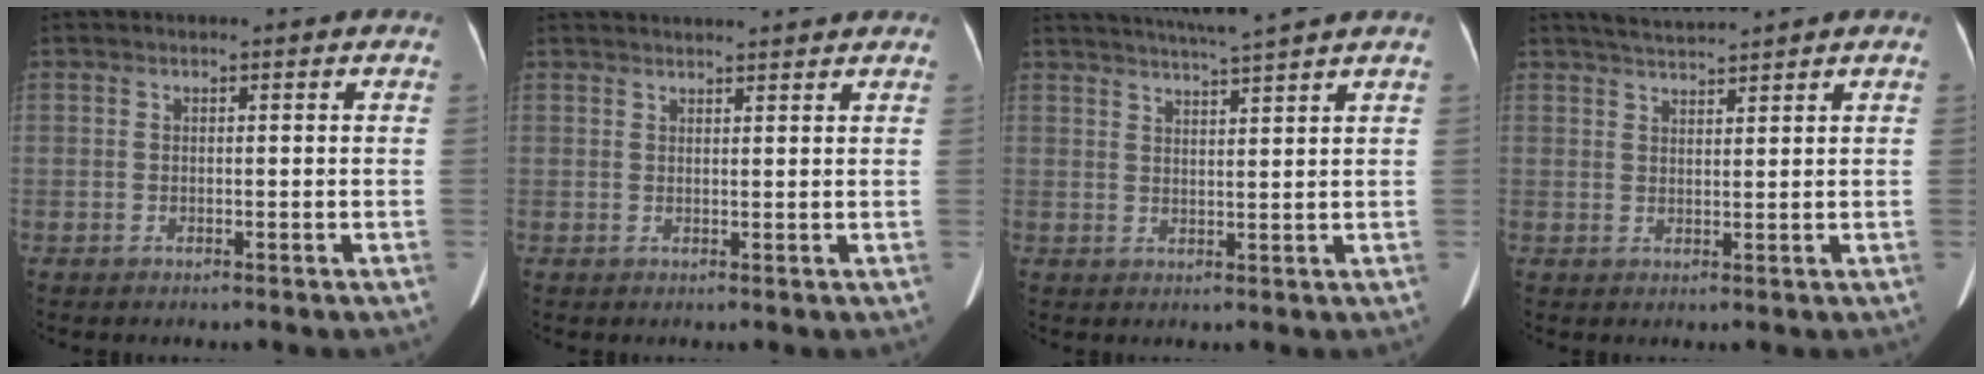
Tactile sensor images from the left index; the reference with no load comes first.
{"total": 7.6, "force": [7.2, 0.5, 2.1], "torque": [-0.027, 0.031, 0.086]}
{"total": 7.4, "force": [6.5, -1.7, 3.1], "torque": [-0.049, 0.006, 0.096]}
{"total": 3.2, "force": [3.1, -0.6, 0.7], "torque": [-0.015, 0.010, 0.062]}